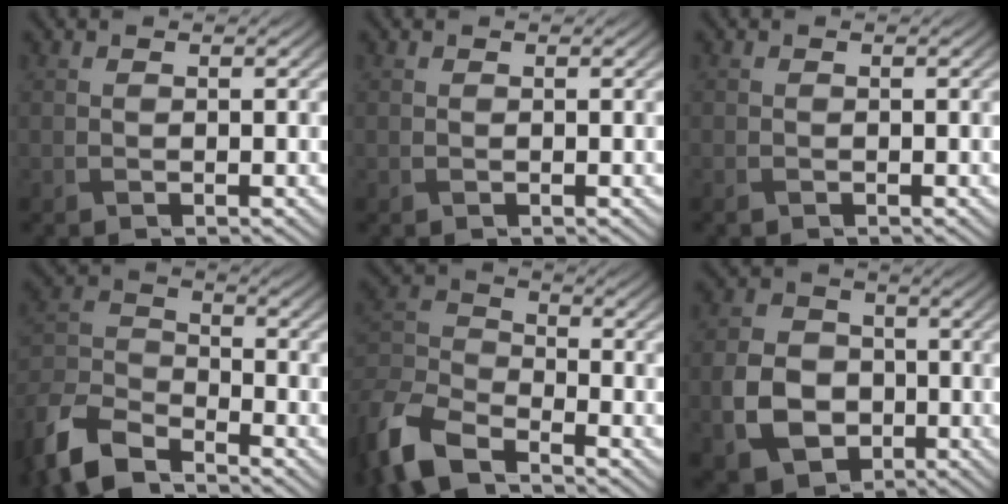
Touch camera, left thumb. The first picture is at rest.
{"total": 0.0}
{"total": 0.6, "force": [-0.5, 0.2, 0.2], "torque": [-0.008, -0.004, -0.008]}
{"total": 10.1, "force": [-8.3, 3.7, 4.4], "torque": [-0.103, -0.009, -0.179]}
{"total": 10.0, "force": [-7.7, 3.8, 5.1], "torque": [-0.128, -0.014, -0.167]}
{"total": 8.1, "force": [-2.3, 6.4, 4.4], "torque": [-0.108, -0.016, -0.047]}